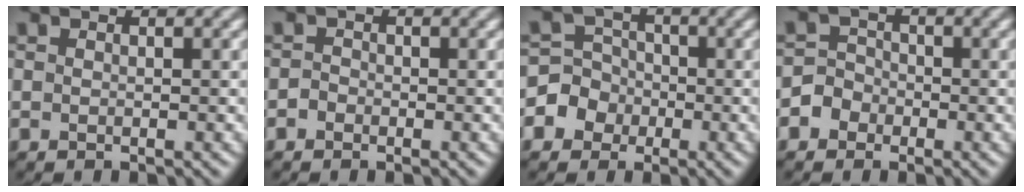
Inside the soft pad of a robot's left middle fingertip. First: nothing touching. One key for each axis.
{"total": 0.6, "fx": -0.5, "fy": 0.3, "fz": -0.1, "tx": 0.003, "ty": 0.008, "tz": -0.013}
{"total": 4.4, "fx": -1.6, "fy": 4.1, "fz": 0.3, "tx": 0.014, "ty": 0.013, "tz": -0.051}
{"total": 2.0, "fx": -1.1, "fy": 1.7, "fz": 0.0, "tx": 0.008, "ty": 0.012, "tz": -0.027}